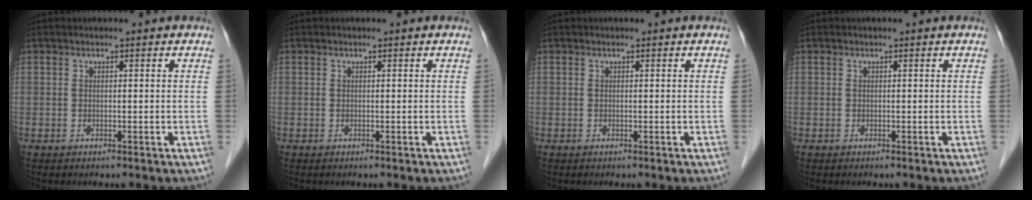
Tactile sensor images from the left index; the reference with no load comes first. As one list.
[{"total": 0.0}, {"total": 0.0}, {"total": 0.0}]